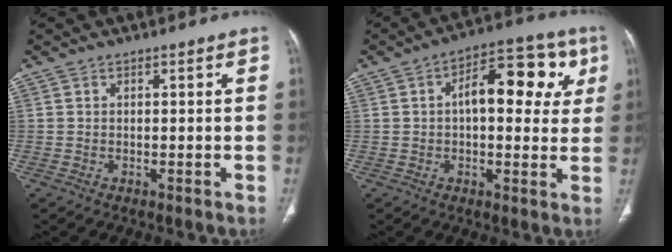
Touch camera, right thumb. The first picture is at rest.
{"total": 15.0, "force": [3.4, 7.8, 12.4], "torque": [-0.124, 0.025, 0.040]}